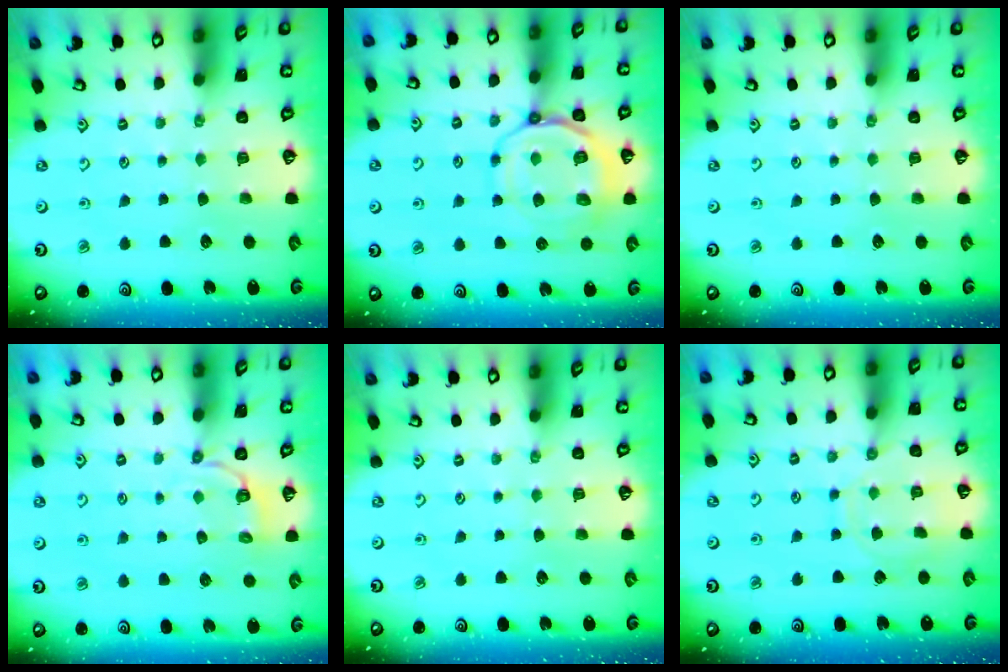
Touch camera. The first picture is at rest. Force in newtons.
{"total": 11.9, "press": 11.7, "slide": 1.8}
{"total": 0.0}
{"total": 3.3, "press": 1.8, "slide": 2.7}
{"total": 0.0}
{"total": 8.9, "press": 8.9, "slide": 0.8}